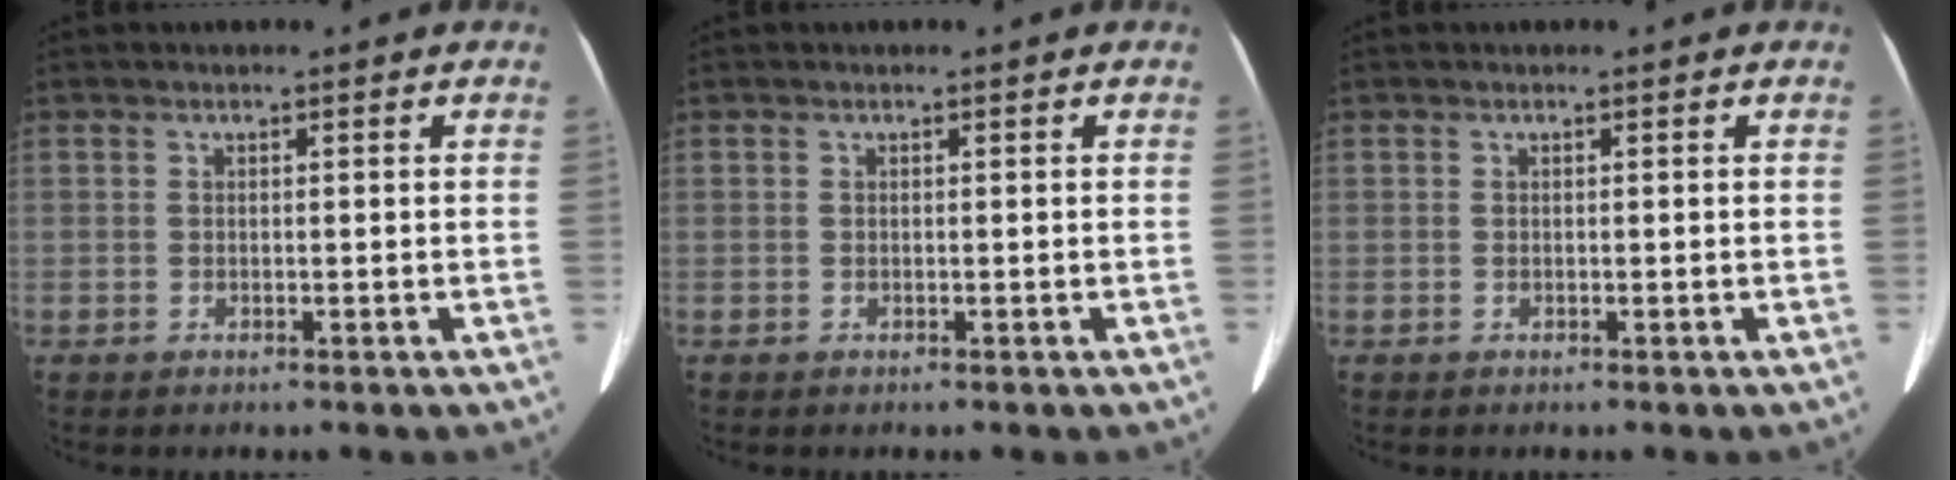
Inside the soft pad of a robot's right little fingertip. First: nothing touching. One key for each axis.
{"total": 0.0}
{"total": 0.0}